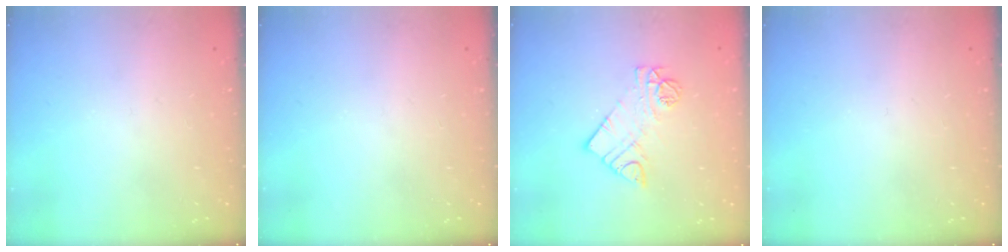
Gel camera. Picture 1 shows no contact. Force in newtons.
{"total": 0.0}
{"total": 10.1, "press": 10.0, "slide": 0.7}
{"total": 0.0}